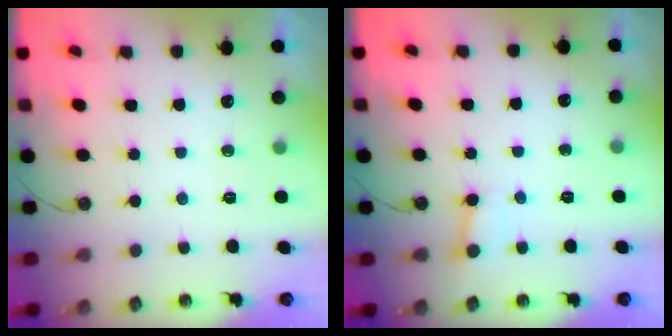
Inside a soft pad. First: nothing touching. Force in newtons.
{"total": 2.6, "press": 2.6, "slide": 0.2}